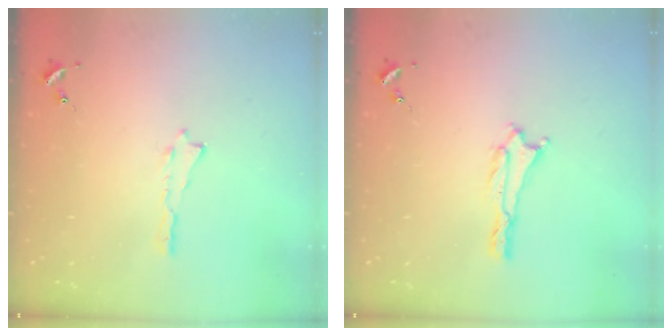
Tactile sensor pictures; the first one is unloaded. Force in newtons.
{"total": 0.0}